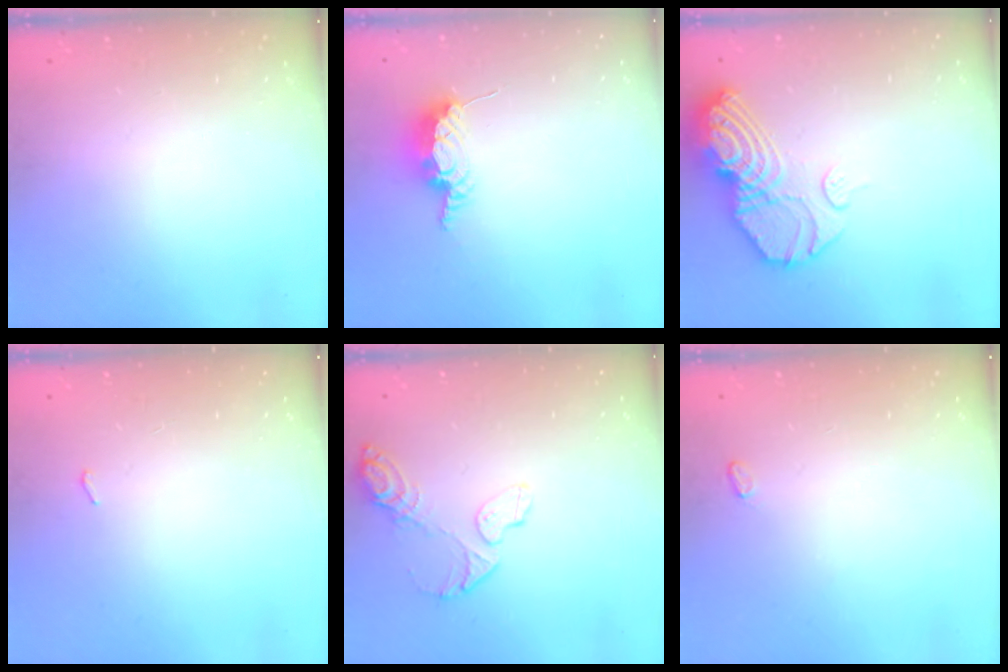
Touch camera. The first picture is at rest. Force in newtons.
{"total": 8.3, "press": 8.3, "slide": 0.1}
{"total": 15.0, "press": 14.9, "slide": 1.6}
{"total": 10.0, "press": 2.6, "slide": 9.7}
{"total": 9.5, "press": 9.3, "slide": 1.9}
{"total": 2.8, "press": 2.8, "slide": 0.4}